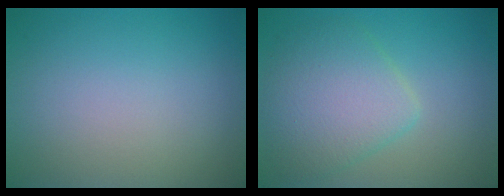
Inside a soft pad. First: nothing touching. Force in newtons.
{"total": 5.1, "press": 5.1, "slide": 0.1}